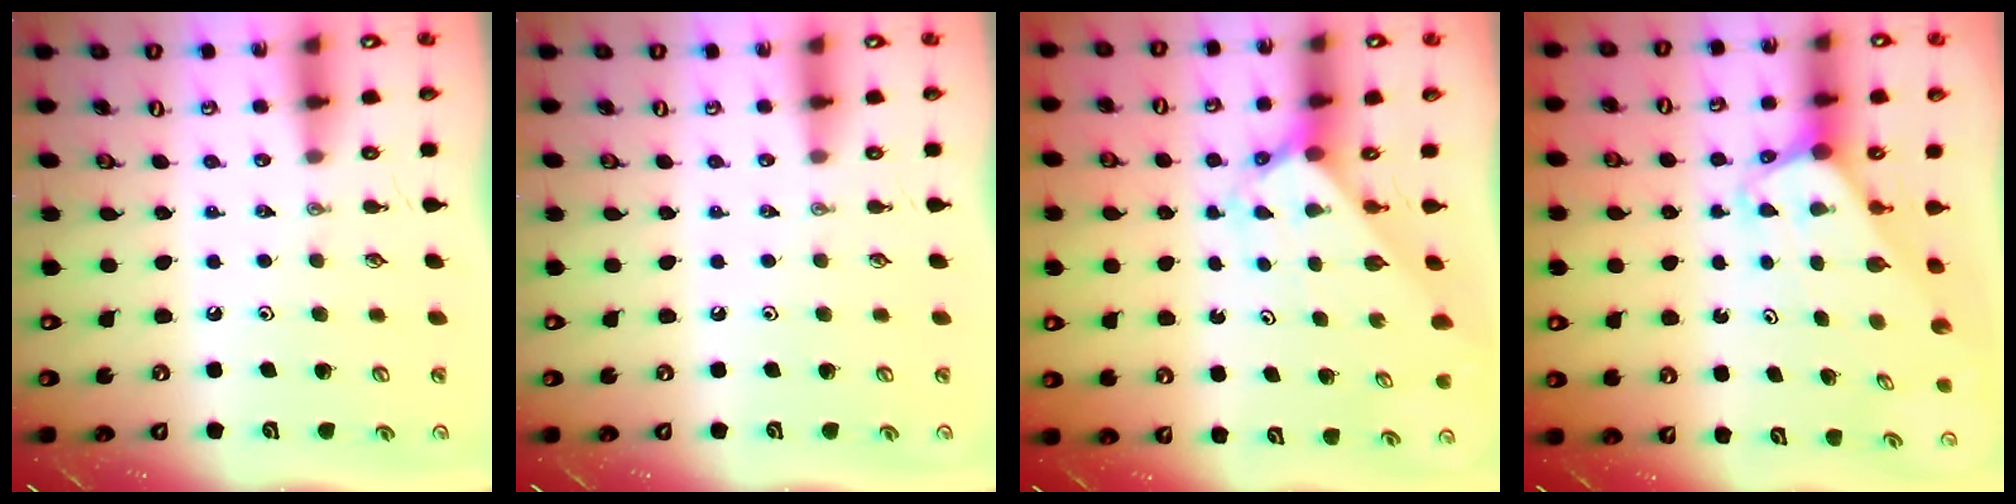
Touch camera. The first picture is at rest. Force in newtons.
{"total": 0.0}
{"total": 2.1, "press": 2.1, "slide": 0.2}
{"total": 1.9, "press": 1.9, "slide": 0.1}